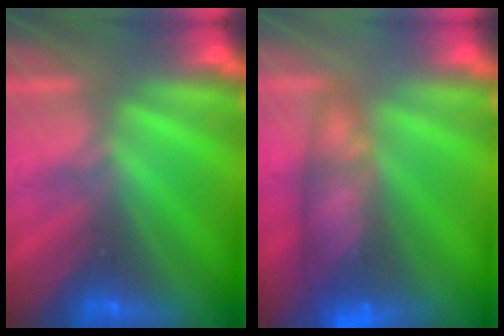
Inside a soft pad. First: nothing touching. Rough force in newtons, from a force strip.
{"total": 8.4}